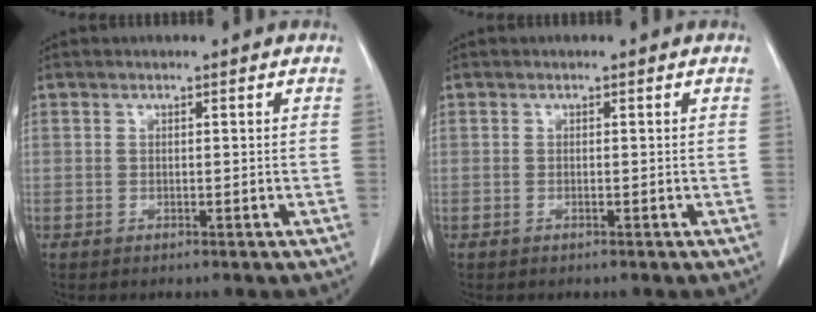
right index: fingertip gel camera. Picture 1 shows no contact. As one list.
[{"total": 0.0}]